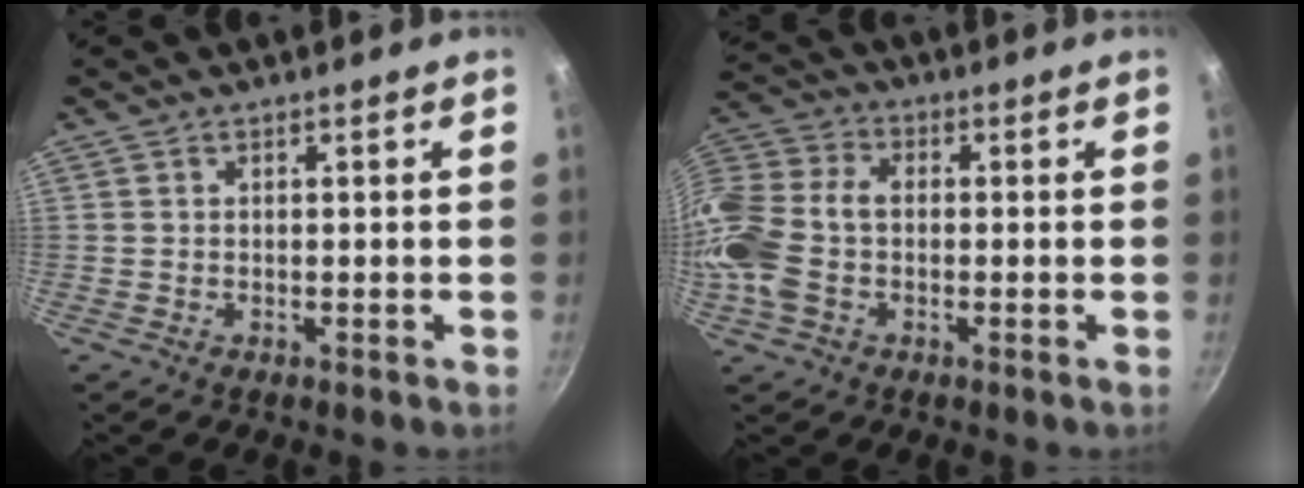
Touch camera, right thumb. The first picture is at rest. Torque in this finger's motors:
{"motor_torque": [1.75, 1.52, 1.10, -0.39, 0.22]}